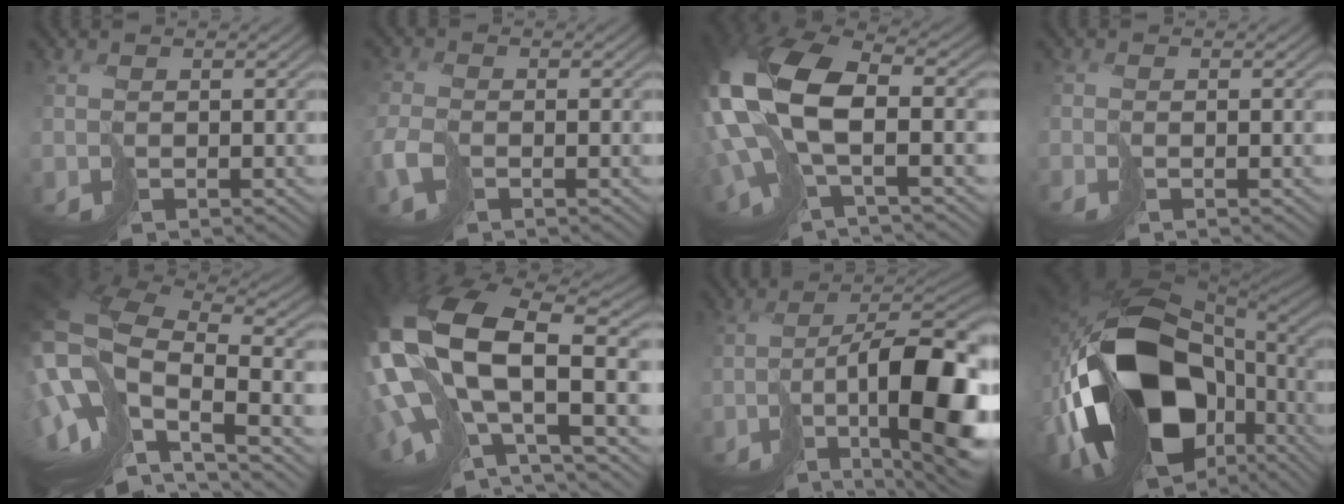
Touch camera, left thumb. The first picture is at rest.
{"total": 3.7, "force": [-1.6, 2.1, 2.7], "torque": [-0.073, -0.012, -0.037]}
{"total": 16.1, "force": [0.1, 8.2, 13.9], "torque": [-0.333, -0.030, 0.030]}
{"total": 1.3, "force": [-0.6, 0.2, 1.1], "torque": [-0.021, -0.002, -0.016]}
{"total": 17.6, "force": [-4.3, 9.8, 14.0], "torque": [-0.304, -0.027, -0.012]}
{"total": 19.6, "force": [0.9, 11.0, 16.2], "torque": [-0.371, -0.070, 0.066]}
{"total": 16.7, "force": [-4.8, 7.7, 14.0], "torque": [-0.223, -0.022, -0.064]}
{"total": 20.5, "force": [-4.7, 13.4, 14.8], "torque": [-0.337, -0.039, -0.057]}